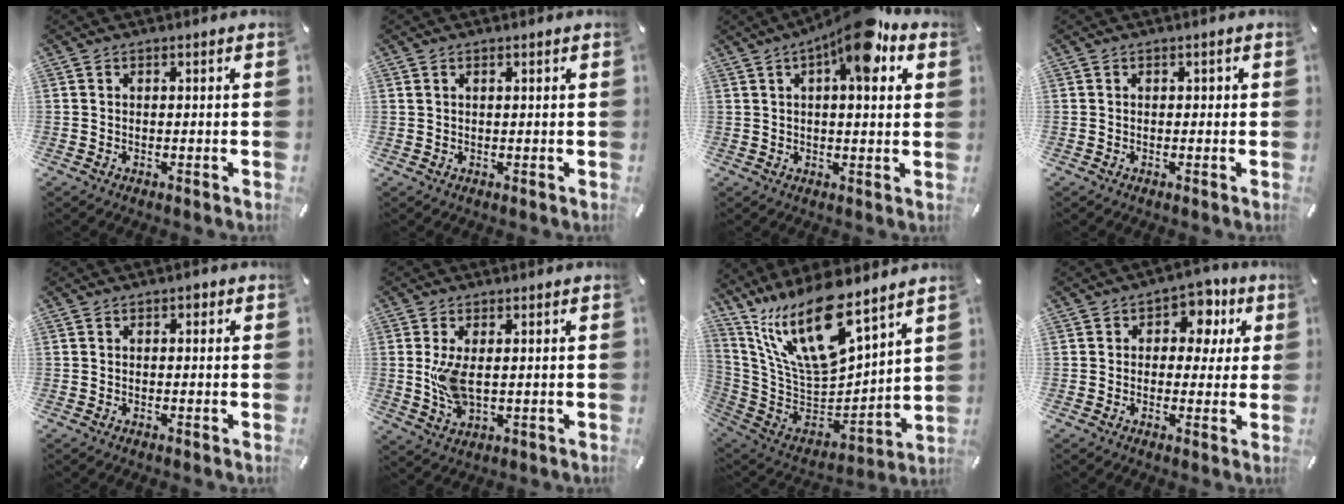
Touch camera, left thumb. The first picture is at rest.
{"total": 0.6, "force": [0.3, 0.3, 0.5], "torque": [-0.010, 0.001, 0.005]}
{"total": 13.6, "force": [6.9, 4.5, 10.8], "torque": [-0.151, -0.031, 0.110]}
{"total": 0.5, "force": [-0.1, 0.5, 0.1], "torque": [-0.002, 0.005, -0.004]}
{"total": 0.9, "force": [0.3, 0.7, 0.6], "torque": [-0.006, 0.004, 0.002]}
{"total": 6.8, "force": [0.8, 3.2, 6.0], "torque": [-0.134, -0.008, 0.008]}
{"total": 20.1, "force": [14.0, 7.3, 12.5], "torque": [-0.263, -0.100, 0.246]}
{"total": 8.1, "force": [2.7, 6.1, 4.7], "torque": [-0.050, -0.009, 0.040]}